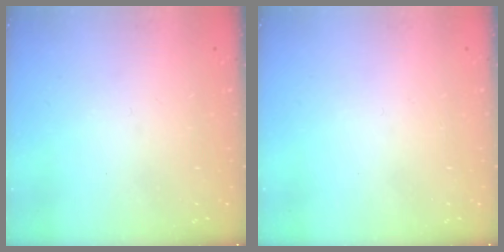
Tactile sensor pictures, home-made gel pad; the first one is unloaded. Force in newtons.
{"total": 1.8, "press": 1.7, "slide": 0.1}